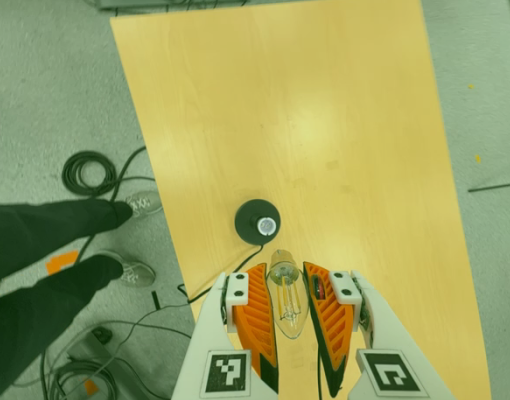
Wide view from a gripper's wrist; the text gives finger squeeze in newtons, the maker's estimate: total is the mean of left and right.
{"total": 16.4, "left": 16.4, "right": 16.5}